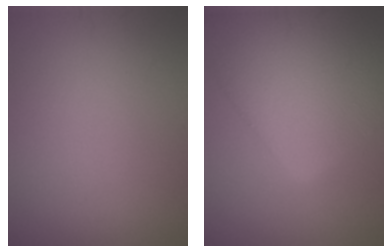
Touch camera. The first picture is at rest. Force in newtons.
{"total": 11.8, "press": 11.8, "slide": 0.3}